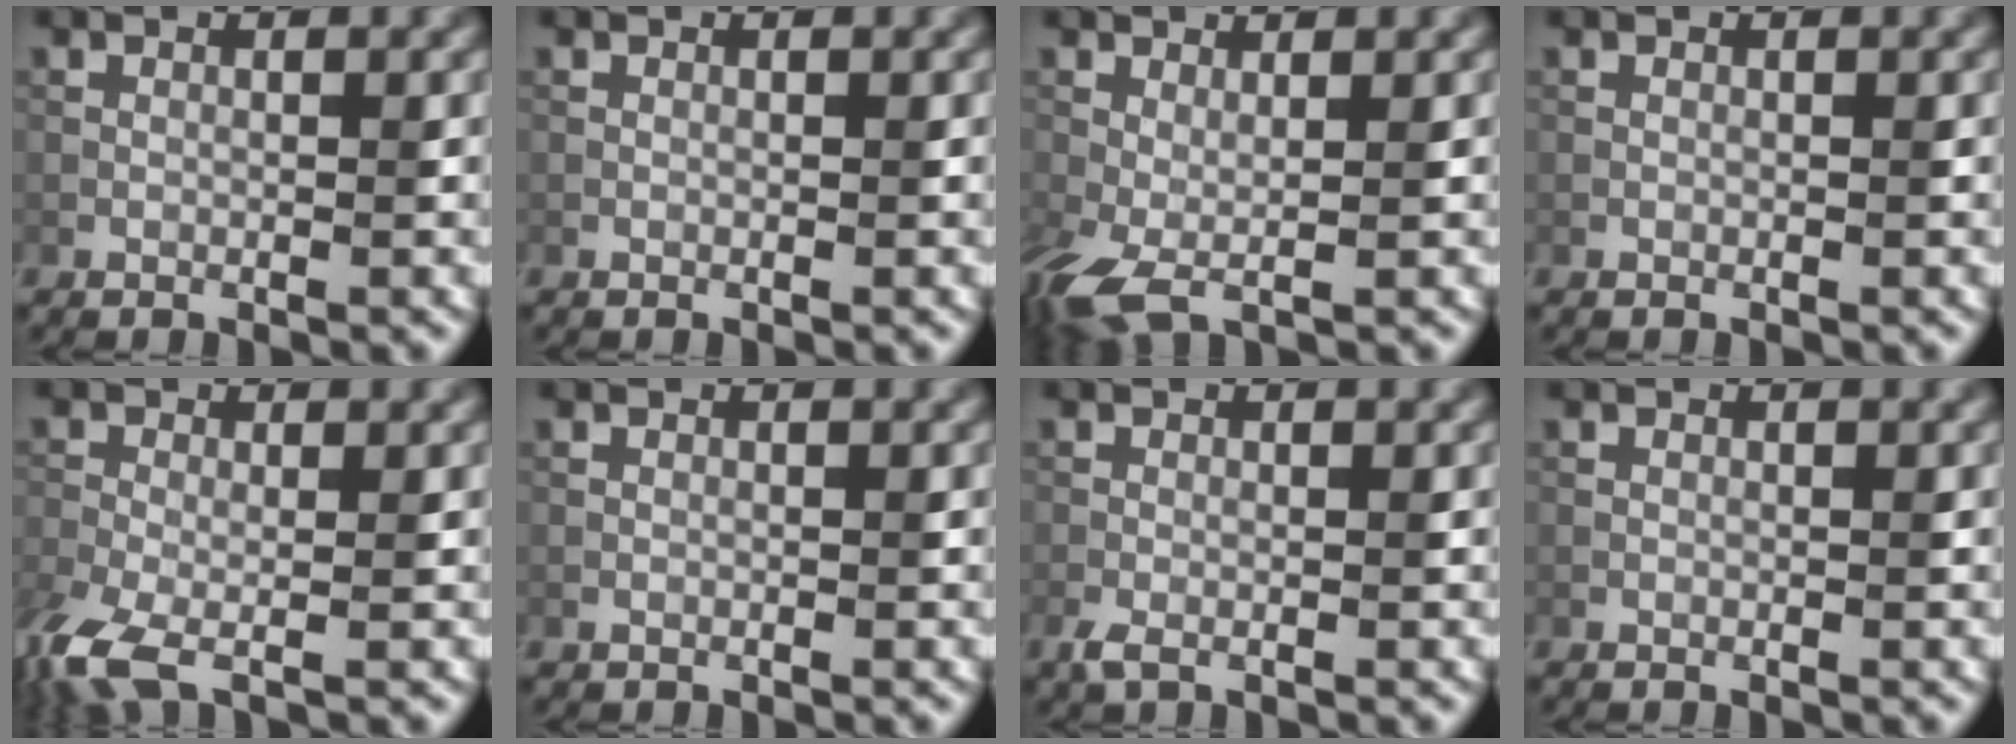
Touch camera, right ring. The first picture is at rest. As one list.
[{"total": 0.0}, {"total": 4.6, "force": [-0.2, 1.9, 4.2], "torque": [-0.090, -0.012, -0.002]}, {"total": 0.0}, {"total": 7.7, "force": [-3.7, 3.3, 5.9], "torque": [-0.143, -0.030, -0.066]}, {"total": 0.0}, {"total": 1.3, "force": [-0.6, 0.5, 1.1], "torque": [-0.029, -0.004, -0.010]}, {"total": 0.0}]